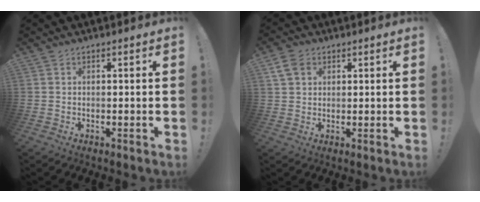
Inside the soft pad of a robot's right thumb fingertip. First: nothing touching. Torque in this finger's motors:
{"motor_torque": [-0.53, 0.39, 0.47, 0.13, 0.17]}